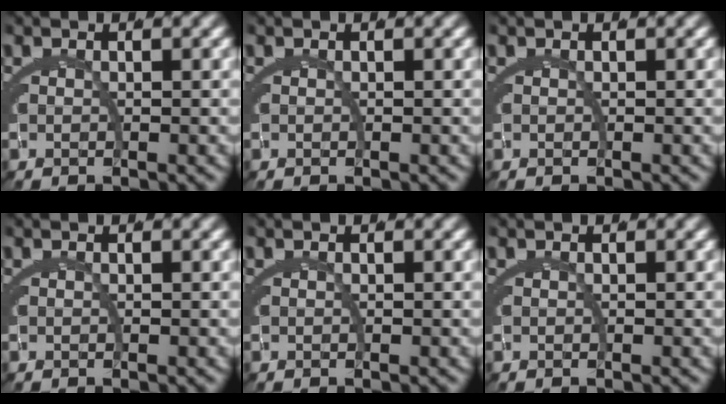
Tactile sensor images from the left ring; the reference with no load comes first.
{"total": 0.0}
{"total": 0.0}
{"total": 0.0}
{"total": 0.0}
{"total": 0.0}